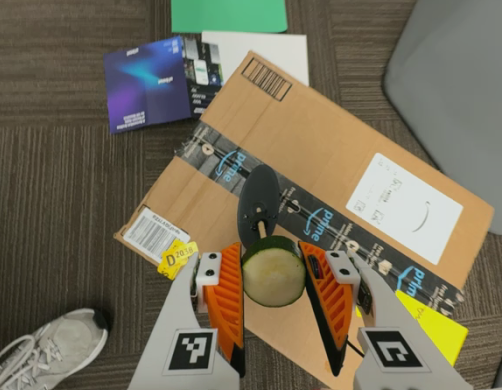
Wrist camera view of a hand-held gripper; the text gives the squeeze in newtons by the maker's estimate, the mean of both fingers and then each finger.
{"total": 10.4, "left": 10.7, "right": 10.0}